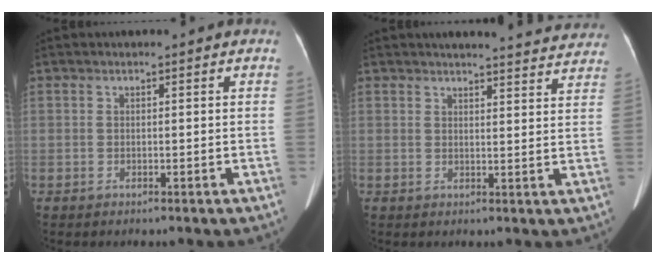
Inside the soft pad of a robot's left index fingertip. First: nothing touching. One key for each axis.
{"total": 8.4, "fx": 8.2, "fy": 1.6, "fz": 0.9, "tx": 0.013, "ty": -0.019, "tz": 0.068}